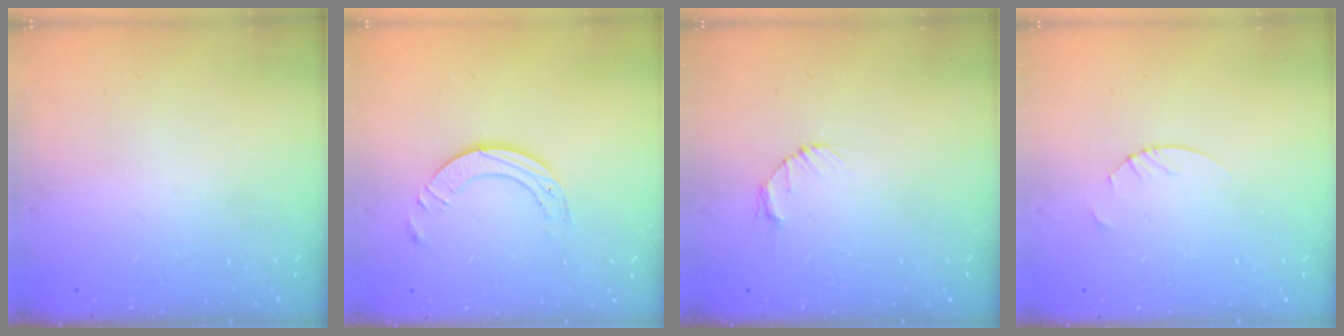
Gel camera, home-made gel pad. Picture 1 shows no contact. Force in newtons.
{"total": 6.9, "press": 6.9, "slide": 0.7}
{"total": 2.7, "press": 2.7, "slide": 0.4}
{"total": 1.9, "press": 1.9, "slide": 0.2}